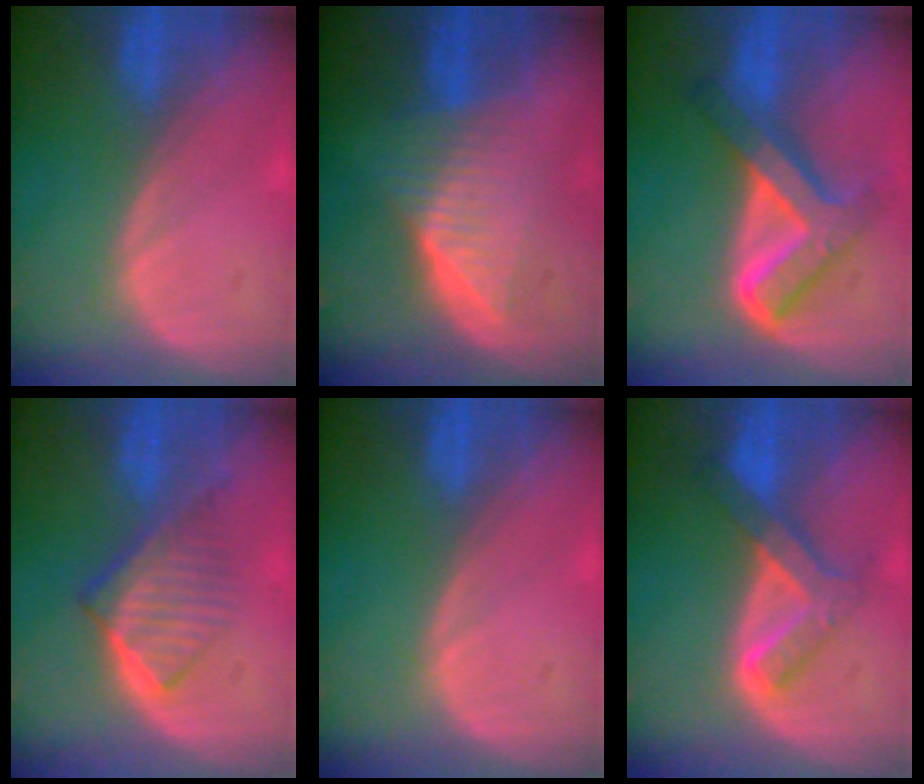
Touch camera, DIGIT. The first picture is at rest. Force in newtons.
{"total": 6.5, "press": 6.4, "slide": 1.1}
{"total": 8.2, "press": 8.2, "slide": 0.7}
{"total": 6.5, "press": 5.9, "slide": 2.7}
{"total": 0.0}
{"total": 6.5, "press": 5.9, "slide": 2.6}